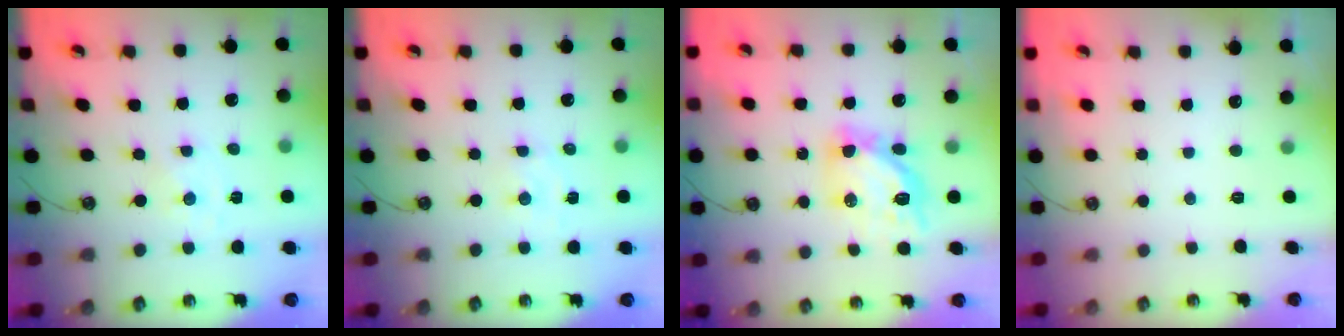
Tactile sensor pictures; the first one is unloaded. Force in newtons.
{"total": 1.6, "press": 1.6, "slide": 0.2}
{"total": 11.6, "press": 11.5, "slide": 1.3}
{"total": 0.0}